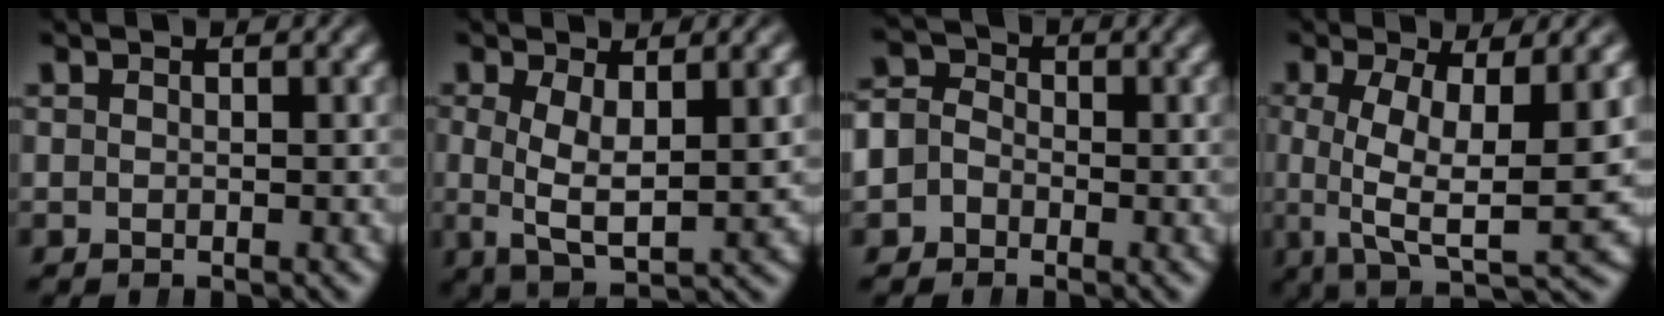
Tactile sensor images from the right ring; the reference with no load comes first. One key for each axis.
{"total": 5.2, "fx": -0.1, "fy": 2.9, "fz": 4.4, "tx": -0.089, "ty": -0.025, "tz": 0.007}
{"total": 5.6, "fx": -0.9, "fy": 5.1, "fz": 2.1, "tx": -0.056, "ty": -0.013, "tz": -0.022}
{"total": 8.9, "fx": -0.4, "fy": 3.7, "fz": 8.1, "tx": -0.140, "ty": -0.029, "tz": 0.009}